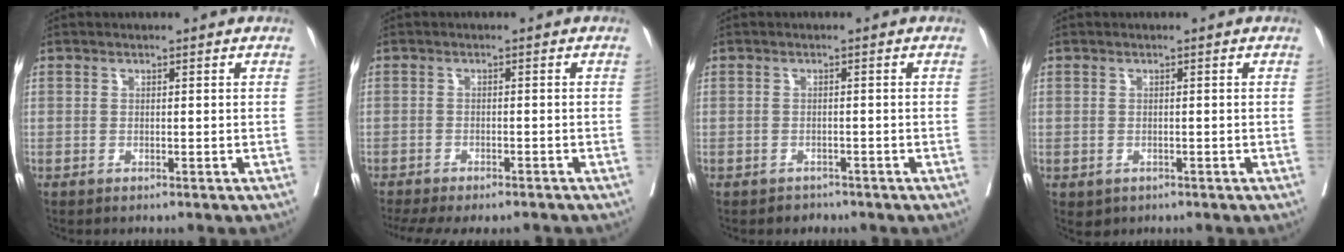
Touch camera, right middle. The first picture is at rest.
{"total": 11.9, "force": [-10.2, 3.0, 5.3], "torque": [-0.105, -0.009, -0.136]}
{"total": 1.7, "force": [-1.3, 1.0, -0.1], "torque": [-0.005, 0.002, -0.023]}
{"total": 1.4, "force": [-0.5, 1.2, 0.4], "torque": [-0.007, 0.002, 0.003]}